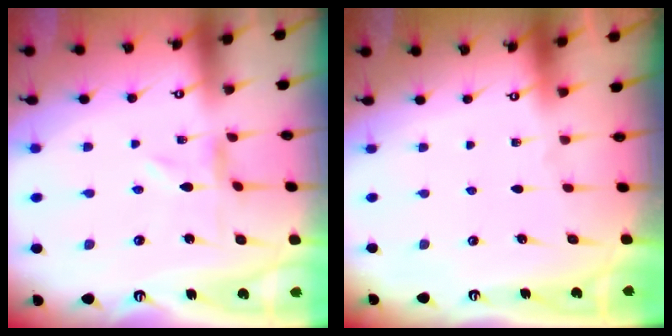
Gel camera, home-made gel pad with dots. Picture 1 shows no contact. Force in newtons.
{"total": 0.0}